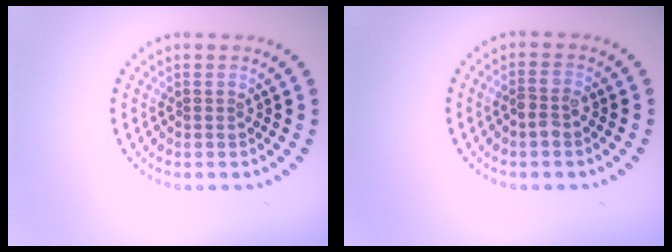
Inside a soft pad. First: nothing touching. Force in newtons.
{"total": 1.7, "press": 1.7, "slide": 0.4}